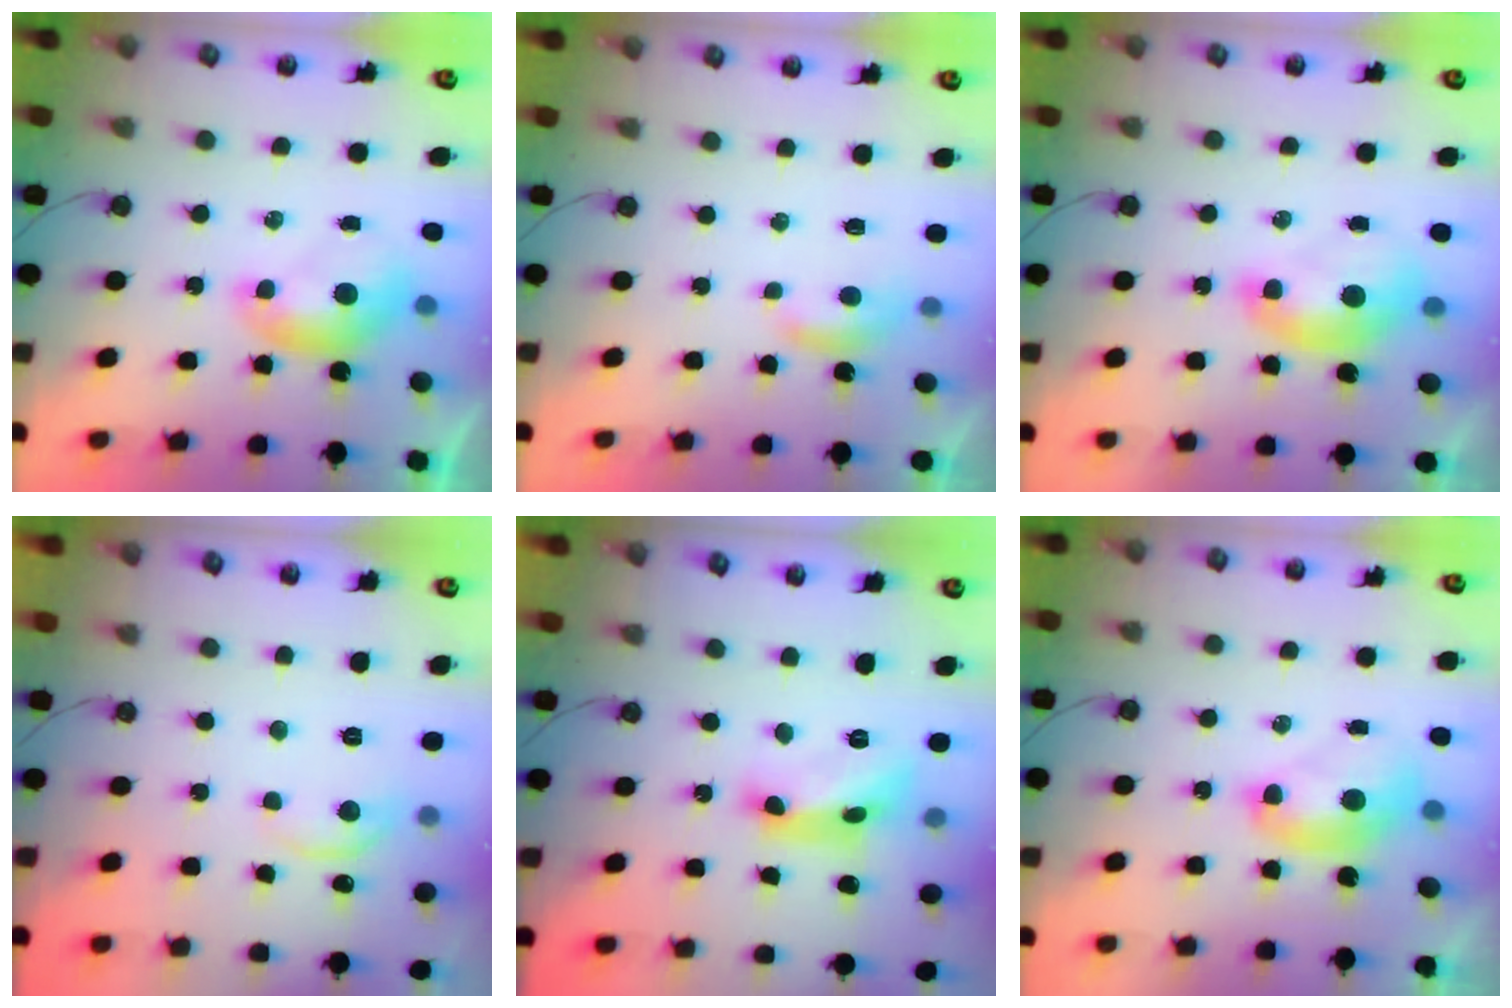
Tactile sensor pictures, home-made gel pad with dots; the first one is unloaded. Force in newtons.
{"total": 1.7, "press": 1.6, "slide": 0.5}
{"total": 2.4, "press": 2.3, "slide": 0.6}
{"total": 3.0, "press": 2.9, "slide": 0.5}
{"total": 10.7, "press": 10.7, "slide": 0.8}
{"total": 2.7, "press": 2.7, "slide": 0.1}